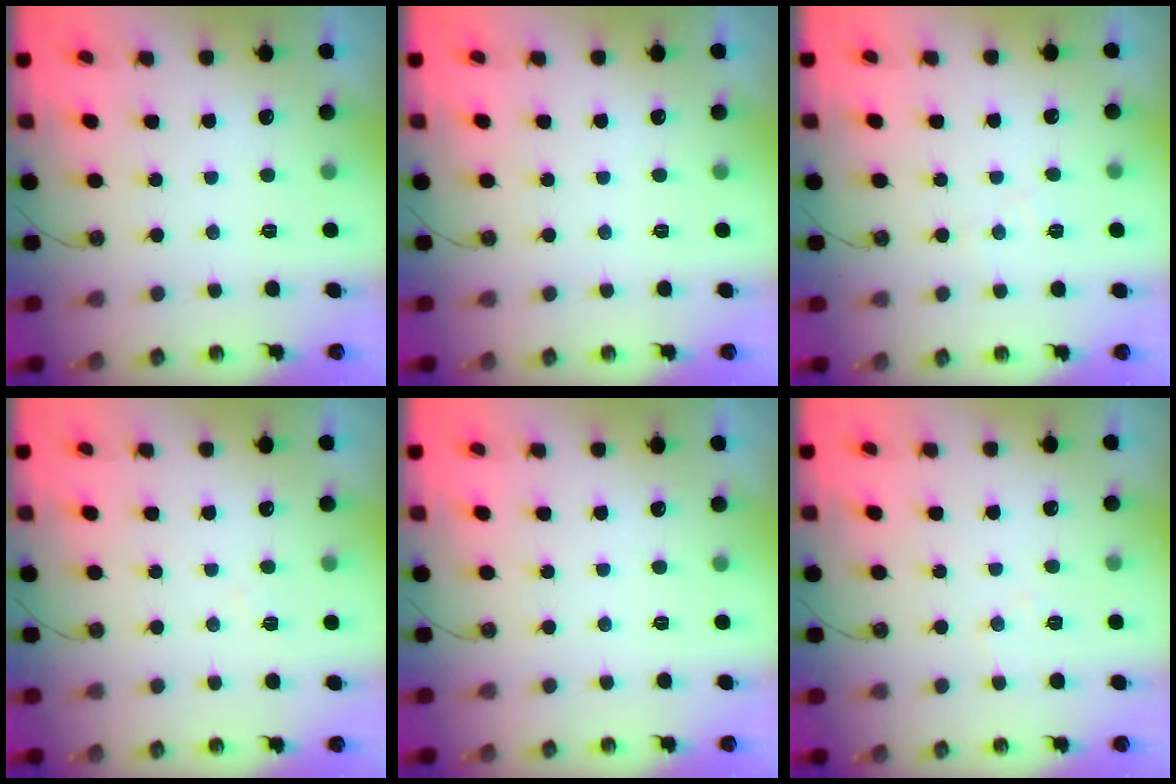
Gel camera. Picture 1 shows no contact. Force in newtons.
{"total": 0.0}
{"total": 5.5, "press": 5.4, "slide": 0.8}
{"total": 3.2, "press": 3.2, "slide": 0.5}
{"total": 0.0}
{"total": 5.1, "press": 5.0, "slide": 0.8}